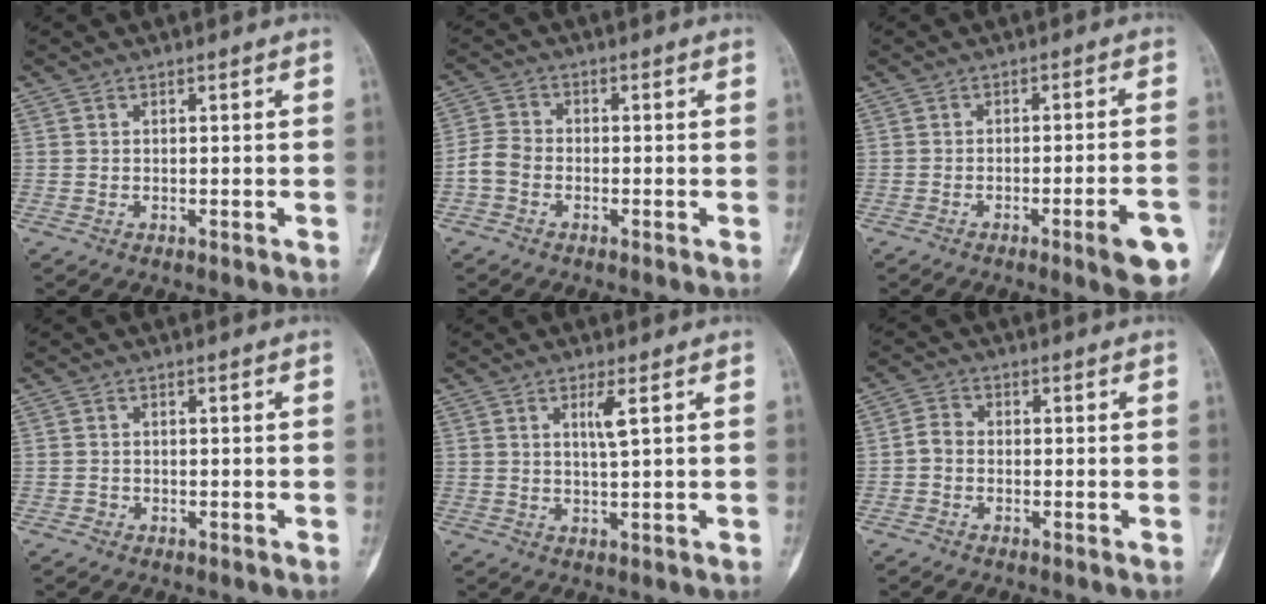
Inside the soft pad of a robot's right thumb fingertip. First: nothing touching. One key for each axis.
{"total": 4.0, "fx": -1.6, "fy": 3.0, "fz": 2.2, "tx": -0.040, "ty": 0.011, "tz": -0.040}
{"total": 7.8, "fx": -3.7, "fy": 1.1, "fz": 6.7, "tx": -0.083, "ty": 0.016, "tz": -0.046}
{"total": 0.7, "fx": -0.4, "fy": 0.6, "fz": 0.0, "tx": 0.001, "ty": 0.004, "tz": -0.009}
{"total": 2.9, "fx": 1.1, "fy": 0.0, "fz": 2.7, "tx": -0.055, "ty": -0.011, "tz": 0.021}
{"total": 3.2, "fx": -0.9, "fy": 2.3, "fz": 2.0, "tx": -0.033, "ty": 0.012, "tz": -0.029}